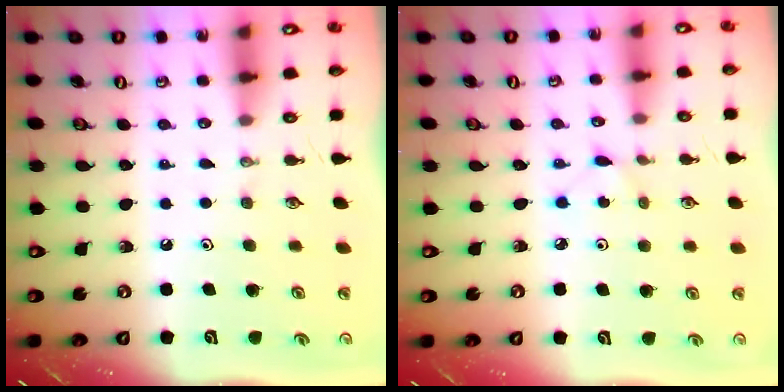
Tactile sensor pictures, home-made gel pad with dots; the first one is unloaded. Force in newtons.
{"total": 1.9, "press": 1.9, "slide": 0.3}